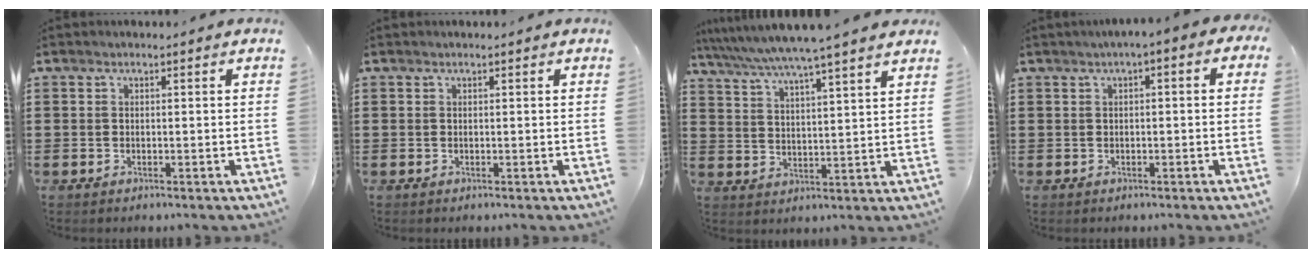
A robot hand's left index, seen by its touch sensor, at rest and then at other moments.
{"total": 0.0}
{"total": 6.0, "force": [5.3, -1.1, 2.6], "torque": [-0.074, -0.035, 0.087]}
{"total": 1.6, "force": [-0.5, 0.5, 1.4], "torque": [-0.026, 0.001, -0.012]}